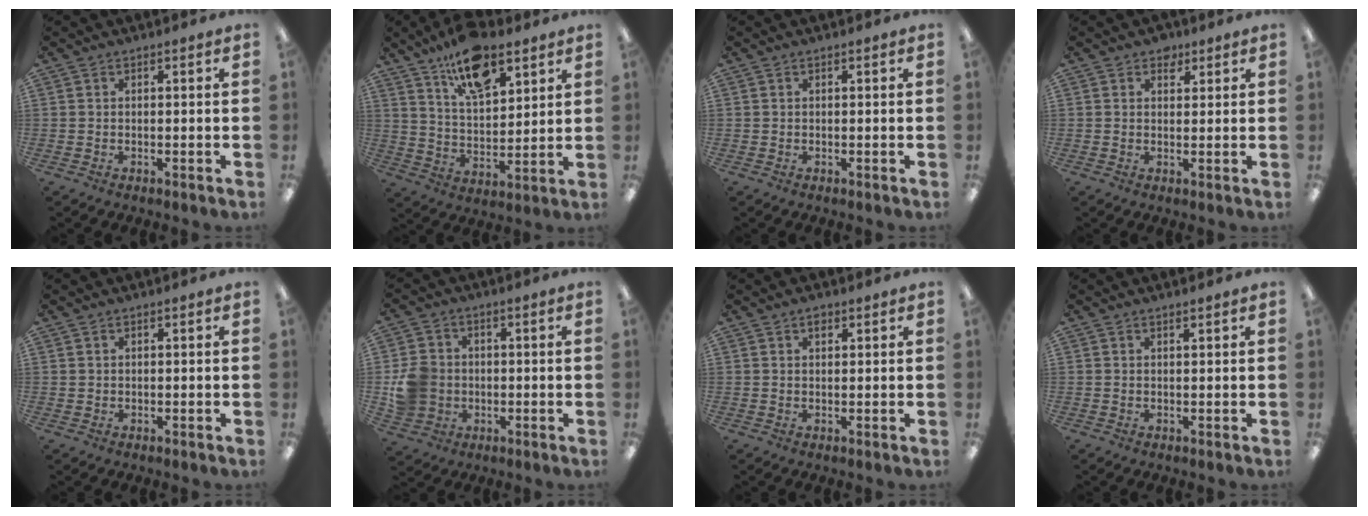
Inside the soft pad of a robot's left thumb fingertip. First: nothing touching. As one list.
[{"total": 14.9, "force": [10.0, 6.5, 8.9], "torque": [-0.146, -0.043, 0.174]}, {"total": 0.0}, {"total": 2.9, "force": [2.0, 1.9, 1.0], "torque": [0.001, -0.005, 0.032]}, {"total": 0.6, "force": [0.3, 0.6, 0.0], "torque": [0.000, 0.004, 0.005]}, {"total": 8.9, "force": [-0.8, 8.1, 3.7], "torque": [-0.069, 0.015, -0.010]}, {"total": 1.6, "force": [1.0, 0.9, 0.9], "torque": [-0.012, -0.001, 0.017]}, {"total": 0.7, "force": [0.6, 0.1, 0.4], "torque": [-0.007, 0.001, 0.010]}]